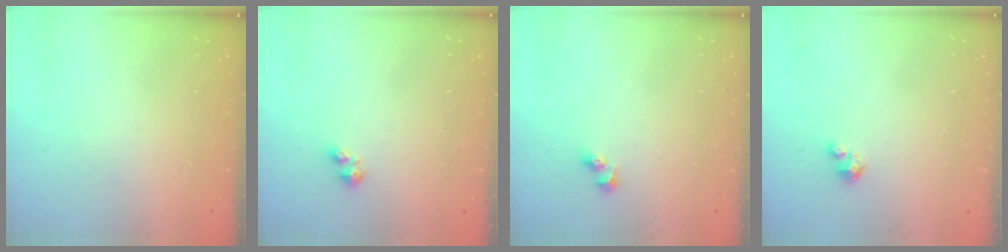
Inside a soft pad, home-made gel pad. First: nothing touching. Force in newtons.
{"total": 2.4, "press": 2.4, "slide": 0.5}
{"total": 3.5, "press": 3.0, "slide": 1.8}
{"total": 2.7, "press": 2.7, "slide": 0.2}